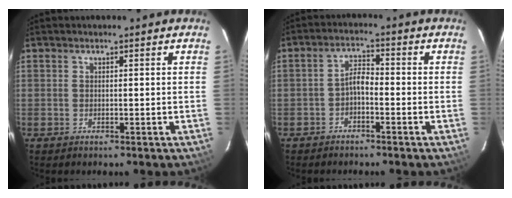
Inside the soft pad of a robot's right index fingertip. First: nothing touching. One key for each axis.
{"total": 3.0, "fx": -1.8, "fy": 1.3, "fz": 2.0, "tx": -0.042, "ty": 0.013, "tz": -0.033}